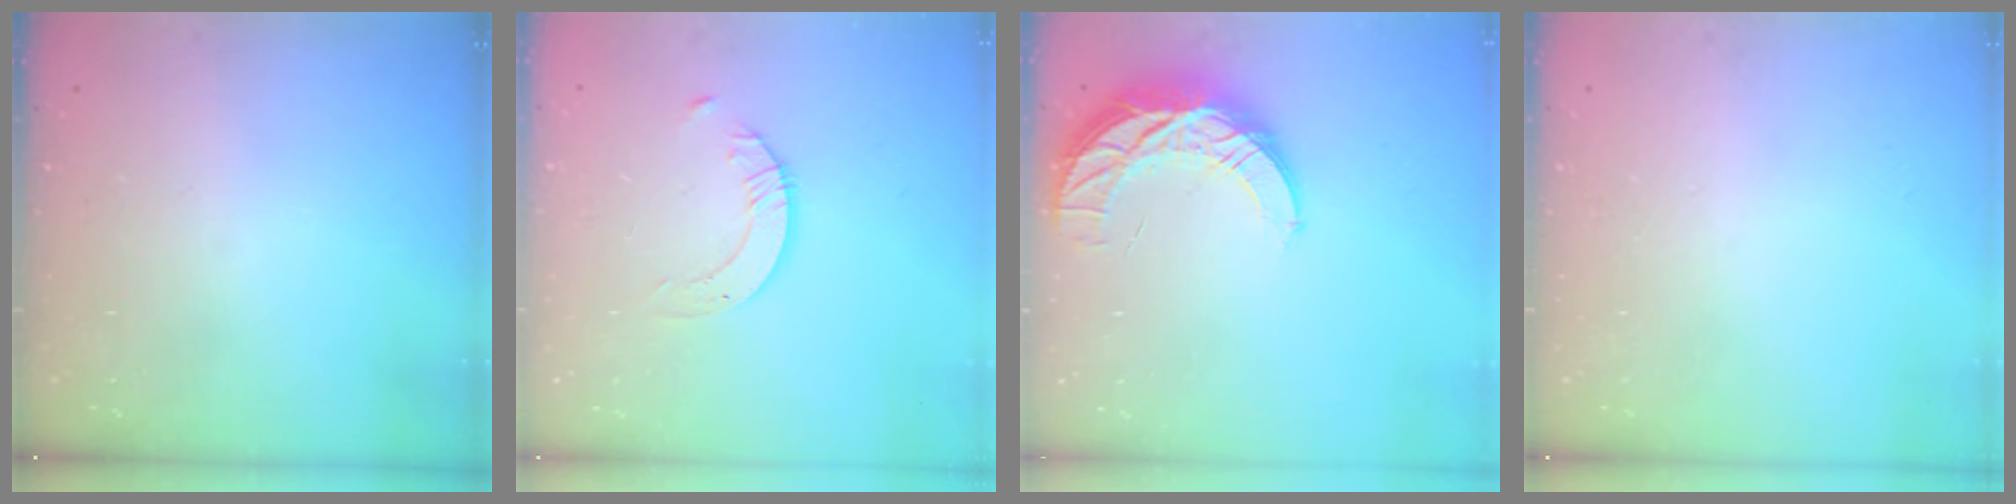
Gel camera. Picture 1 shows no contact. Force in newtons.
{"total": 2.1, "press": 2.1, "slide": 0.2}
{"total": 11.6, "press": 11.6, "slide": 0.9}
{"total": 0.0}